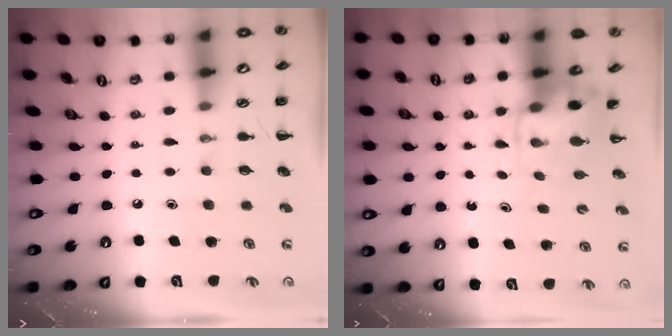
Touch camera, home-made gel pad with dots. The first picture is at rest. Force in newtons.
{"total": 3.8, "press": 3.7, "slide": 0.7}